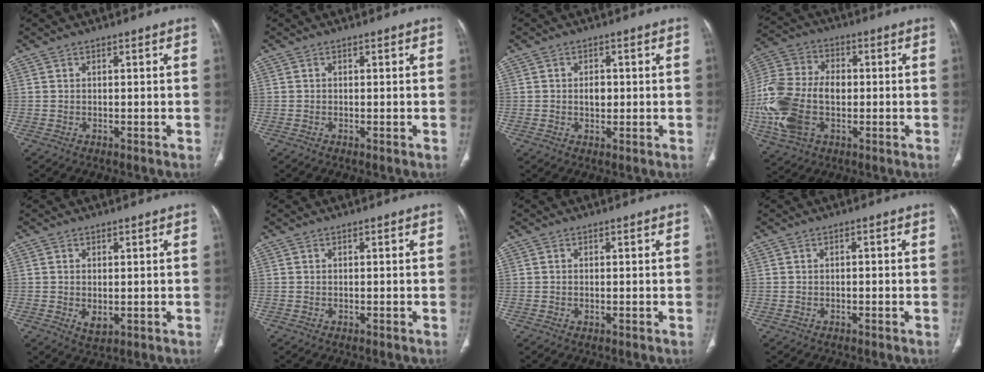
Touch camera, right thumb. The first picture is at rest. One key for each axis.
{"total": 0.0}
{"total": 2.7, "fx": 0.0, "fy": 2.0, "fz": 1.9, "tx": -0.021, "ty": 0.002, "tz": 0.000}
{"total": 19.2, "fx": -2.6, "fy": 12.5, "fz": 14.3, "tx": -0.320, "ty": 0.011, "tz": -0.043}
{"total": 2.8, "fx": -0.3, "fy": 1.6, "fz": 2.3, "tx": -0.038, "ty": -0.009, "tz": 0.002}
{"total": 0.0}
{"total": 0.0}
{"total": 0.7, "fx": -0.1, "fy": 0.3, "fz": 0.5, "tx": -0.006, "ty": 0.002, "tz": -0.003}